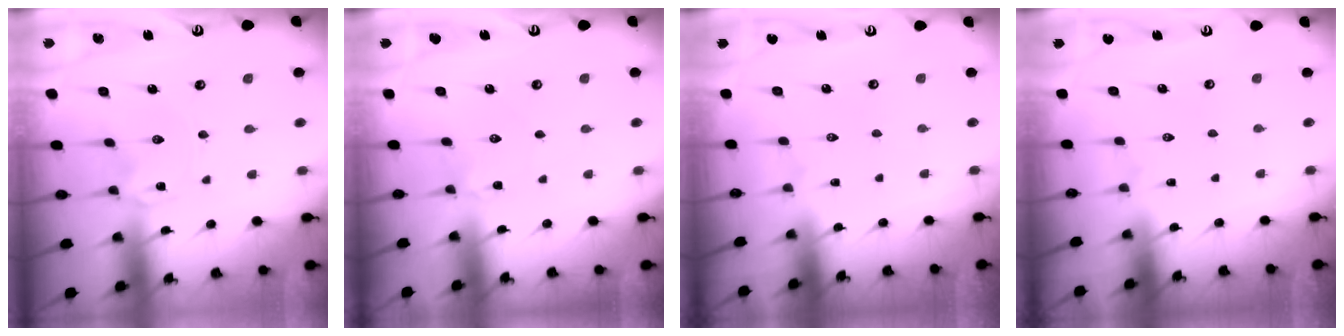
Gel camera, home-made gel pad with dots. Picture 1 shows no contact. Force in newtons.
{"total": 2.8, "press": 2.8, "slide": 0.3}
{"total": 1.6, "press": 1.6, "slide": 0.1}
{"total": 1.6, "press": 1.6, "slide": 0.1}